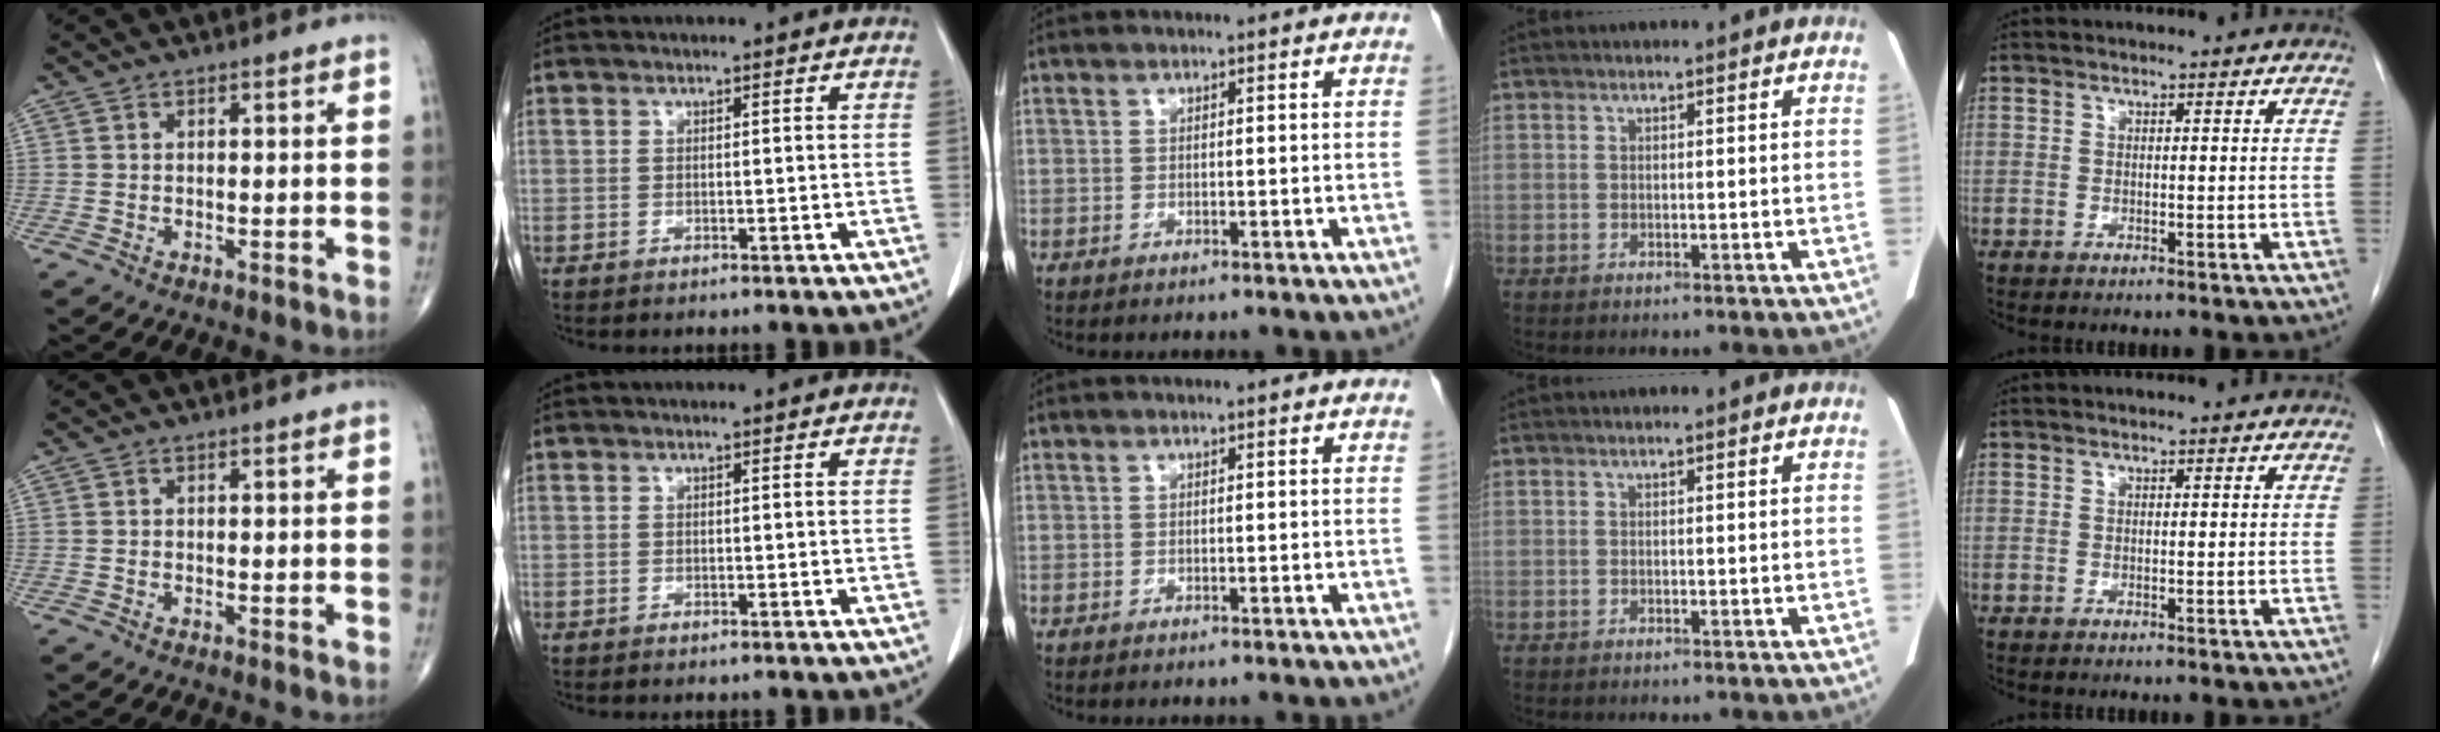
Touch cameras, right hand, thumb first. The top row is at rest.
{}